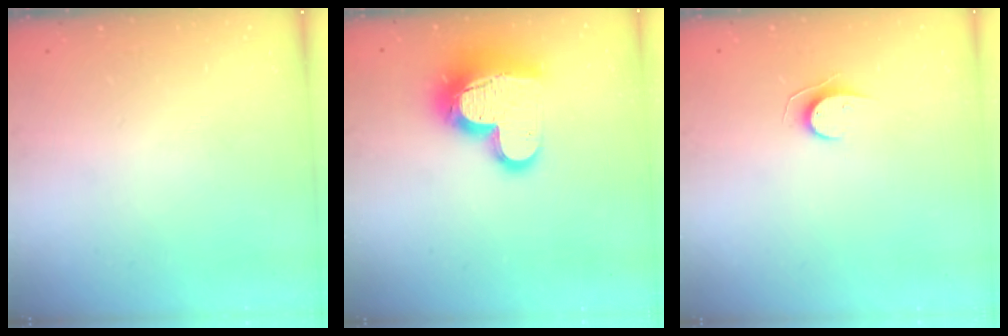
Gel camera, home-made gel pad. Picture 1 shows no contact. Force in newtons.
{"total": 16.6, "press": 16.5, "slide": 1.5}
{"total": 5.6, "press": 5.6, "slide": 0.6}